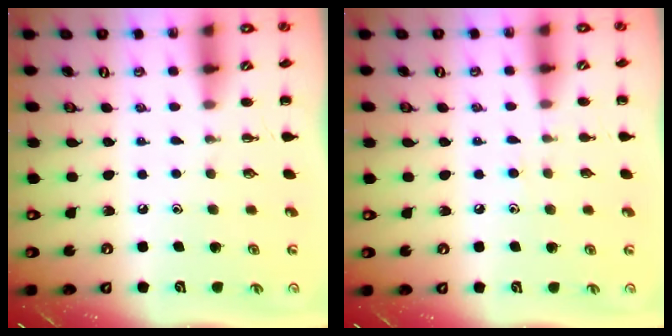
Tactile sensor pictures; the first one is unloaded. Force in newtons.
{"total": 5.8, "press": 5.4, "slide": 2.1}